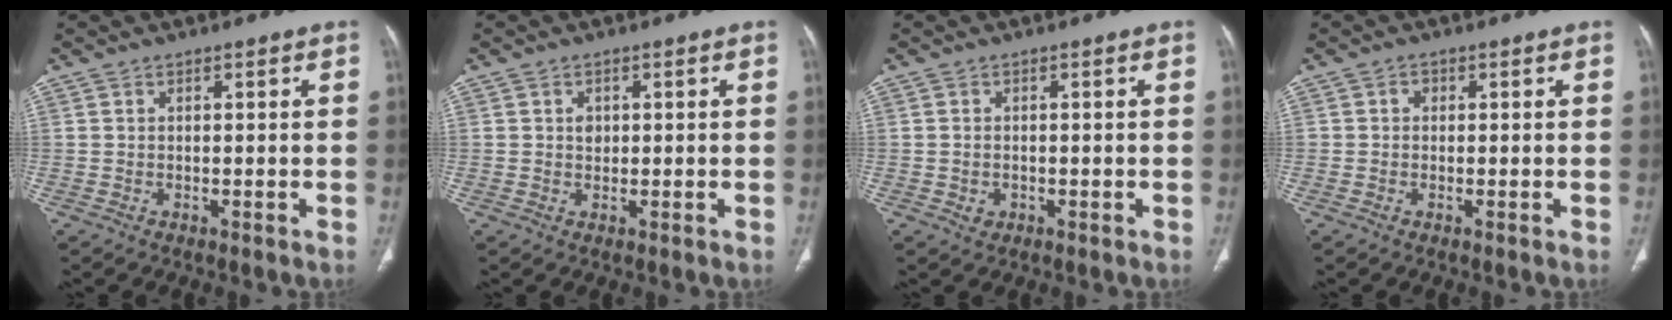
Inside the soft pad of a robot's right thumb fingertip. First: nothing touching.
{"total": 1.7, "force": [0.4, 1.4, 1.0], "torque": [-0.009, -0.001, 0.009]}
{"total": 1.8, "force": [-0.3, 1.6, 0.8], "torque": [-0.010, 0.005, 0.001]}
{"total": 1.1, "force": [0.2, 1.0, 0.4], "torque": [-0.001, 0.004, 0.001]}